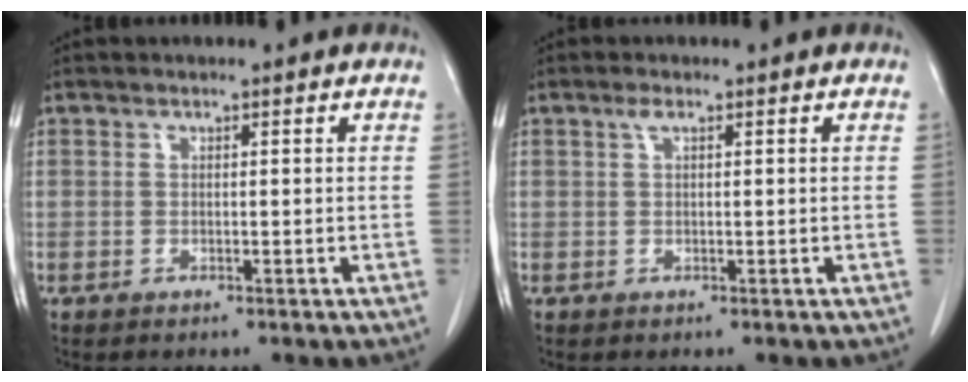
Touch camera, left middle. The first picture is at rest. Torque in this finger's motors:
{"motor_torque": [0.40, -0.32, -0.04, 0.03]}